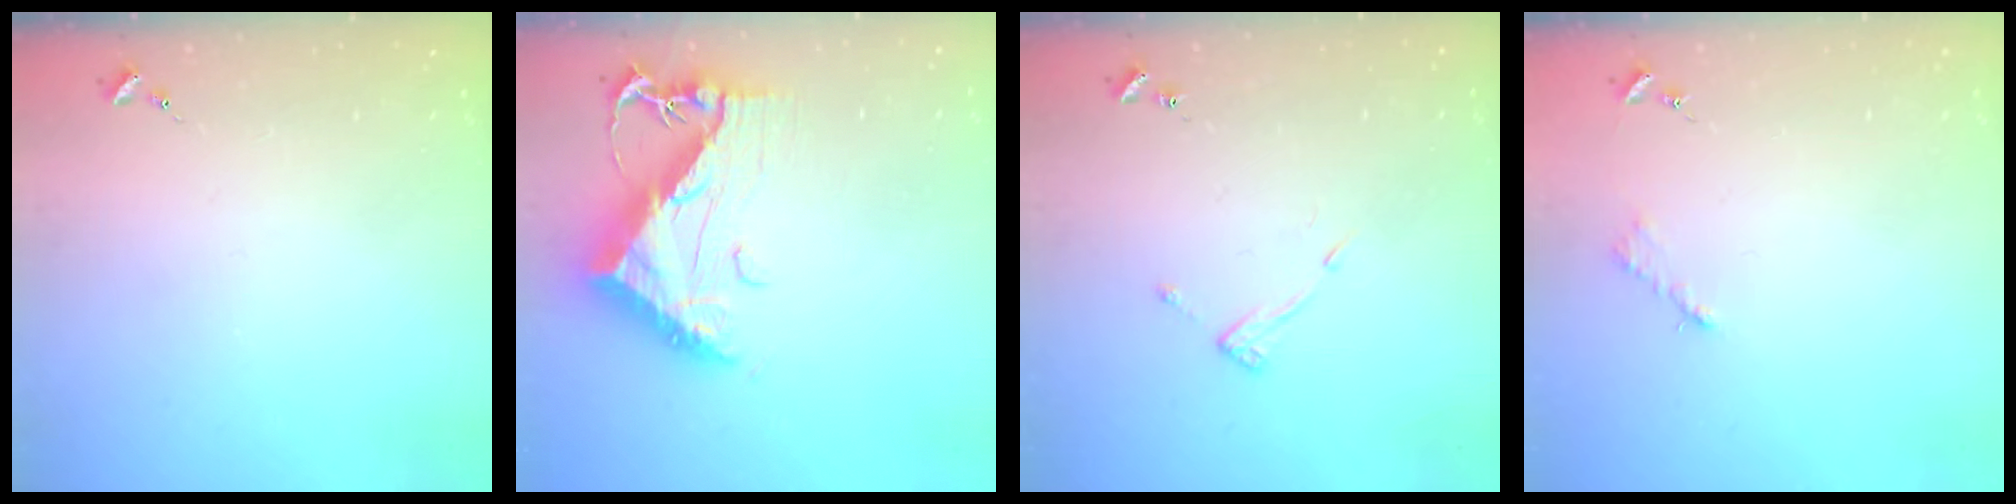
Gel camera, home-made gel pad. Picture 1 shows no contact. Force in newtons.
{"total": 14.0, "press": 14.0, "slide": 1.3}
{"total": 7.5, "press": 7.5, "slide": 0.5}
{"total": 2.6, "press": 2.6, "slide": 0.4}